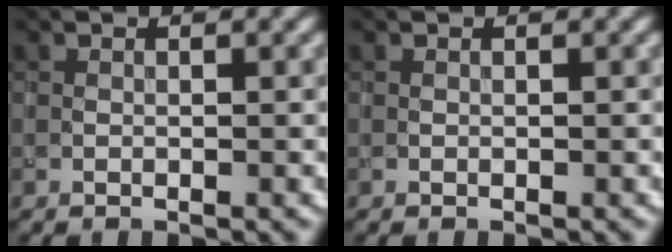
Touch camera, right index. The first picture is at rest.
{"total": 0.0}